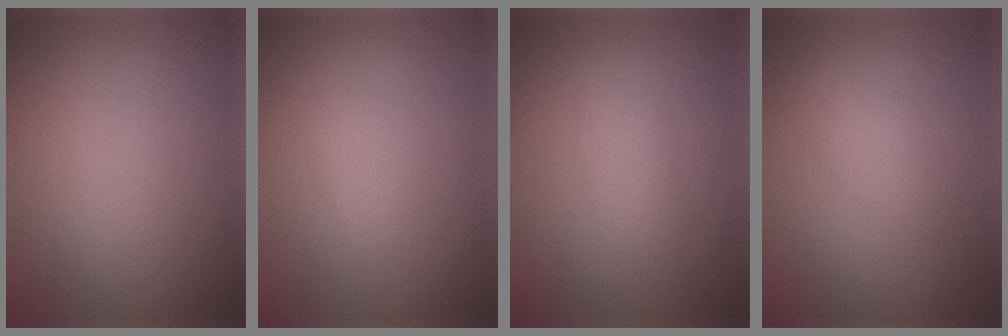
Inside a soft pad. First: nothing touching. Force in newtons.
{"total": 0.5, "press": 0.5, "slide": 0.0}
{"total": 1.7, "press": 1.7, "slide": 0.0}
{"total": 1.8, "press": 1.8, "slide": 0.2}